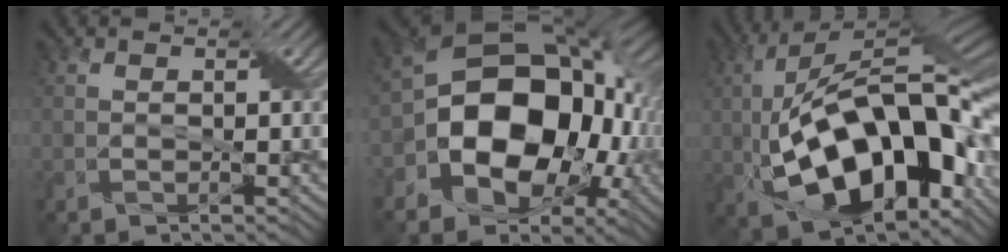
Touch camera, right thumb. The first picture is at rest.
{"total": 16.6, "force": [-2.5, 12.0, 11.2], "torque": [-0.181, -0.017, -0.045]}
{"total": 19.9, "force": [-2.4, 9.2, 17.5], "torque": [-0.327, 0.016, -0.051]}